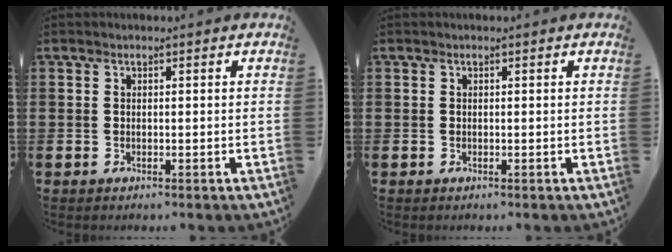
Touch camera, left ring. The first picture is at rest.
{"total": 0.0}